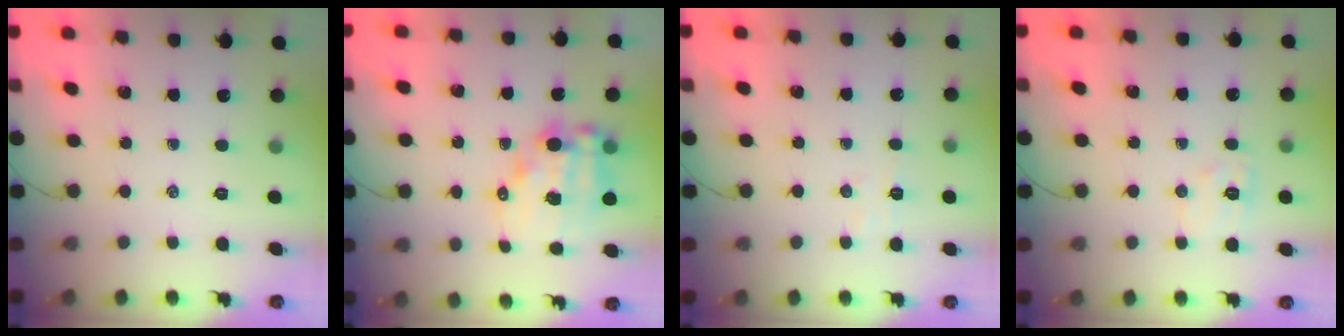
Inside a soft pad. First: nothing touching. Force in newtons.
{"total": 12.3, "press": 12.0, "slide": 3.0}
{"total": 4.3, "press": 4.1, "slide": 1.0}
{"total": 7.4, "press": 7.3, "slide": 1.5}